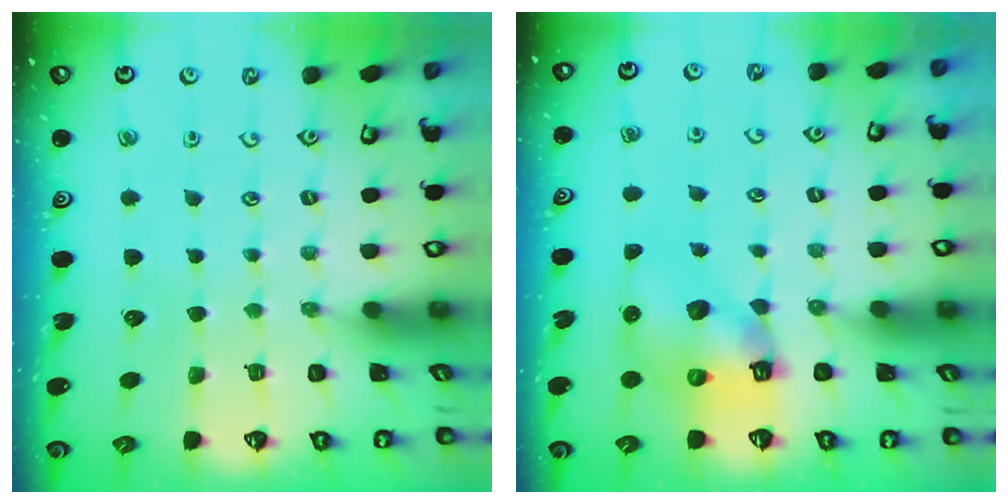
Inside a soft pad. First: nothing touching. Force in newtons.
{"total": 9.1, "press": 9.0, "slide": 1.5}